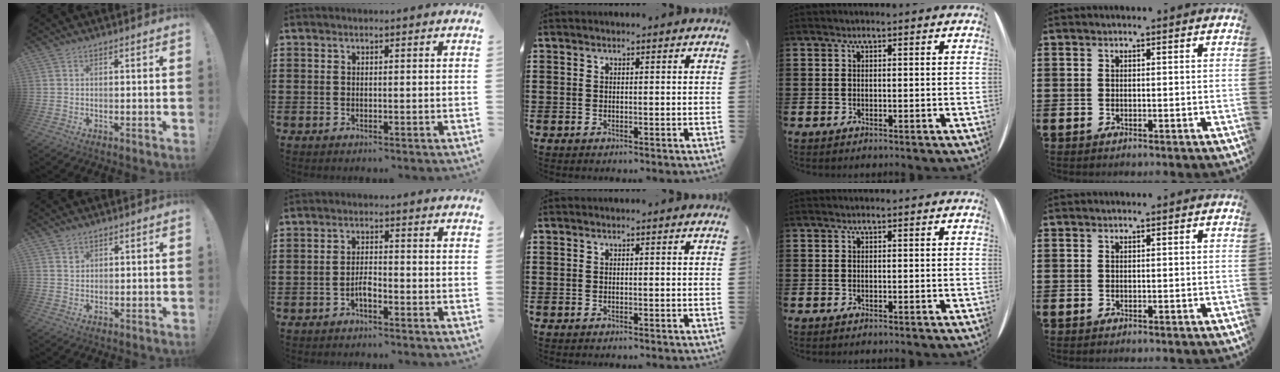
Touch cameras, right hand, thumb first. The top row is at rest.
{"thumb": {"total": 1.3, "force": [0.9, 1.0, 0.1], "torque": [0.013, -0.007, 0.013]}, "index": {"total": 2.4, "force": [-1.5, 0.8, 1.7], "torque": [-0.040, 0.001, -0.031]}}